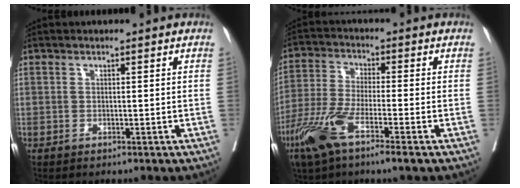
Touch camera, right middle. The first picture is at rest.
{"total": 9.2, "force": [-5.1, 1.1, 7.6], "torque": [-0.166, -0.017, -0.105]}